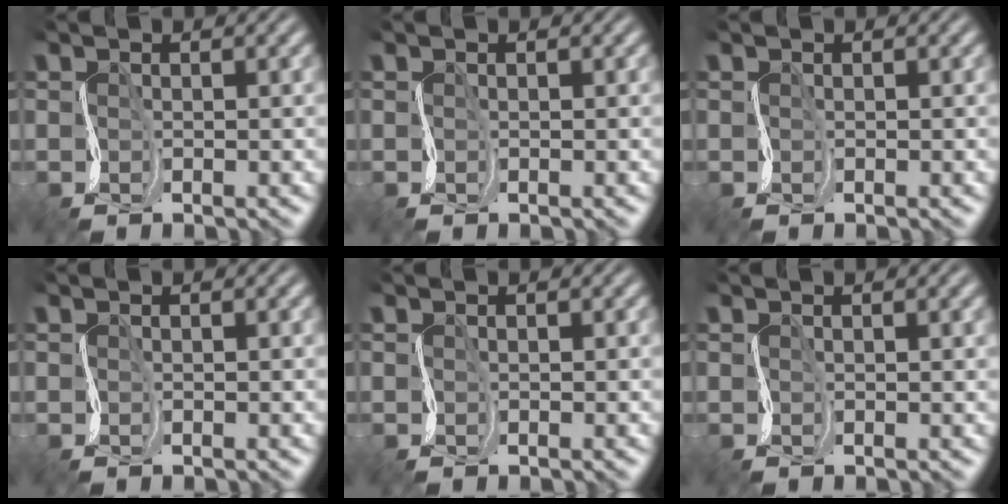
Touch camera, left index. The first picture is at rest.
{"total": 0.0}
{"total": 0.0}
{"total": 0.0}
{"total": 0.0}
{"total": 0.9, "force": [0.3, 0.3, 0.8], "torque": [-0.007, 0.003, 0.002]}